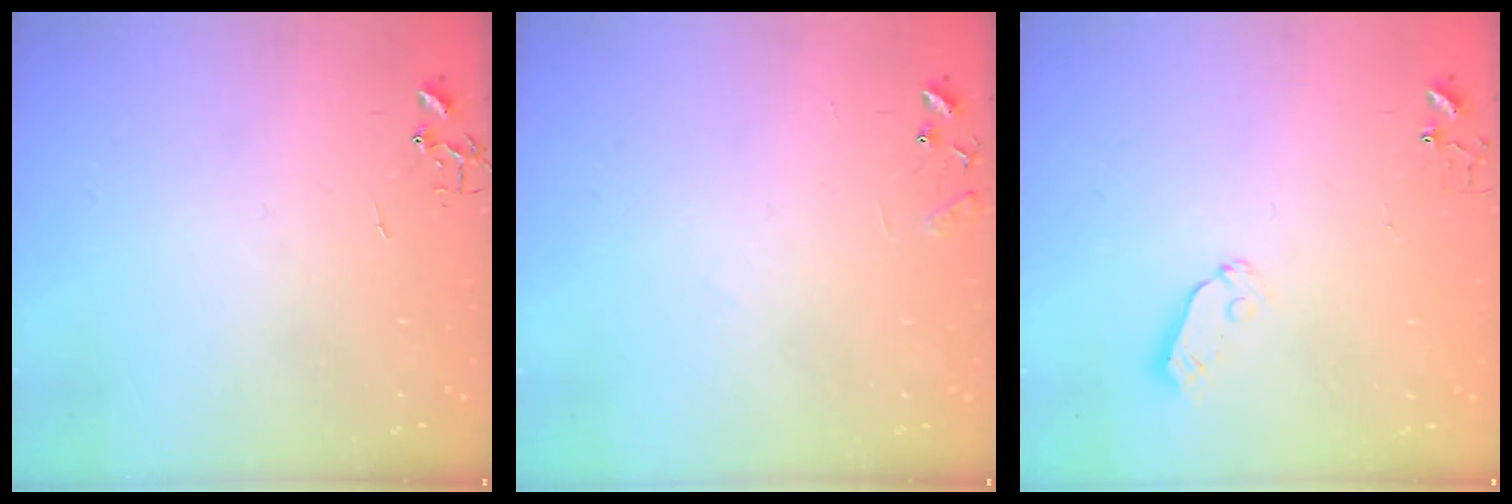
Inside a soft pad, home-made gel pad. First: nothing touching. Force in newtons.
{"total": 8.3, "press": 8.3, "slide": 0.6}
{"total": 4.1, "press": 4.1, "slide": 0.1}